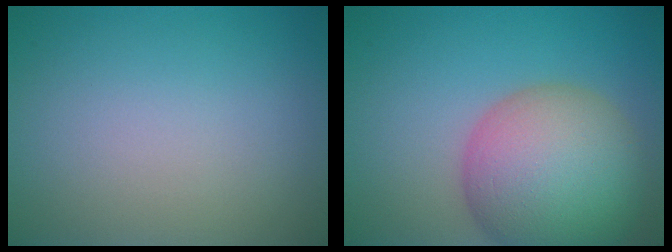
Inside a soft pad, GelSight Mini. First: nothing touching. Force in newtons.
{"total": 11.1, "press": 11.1, "slide": 0.7}